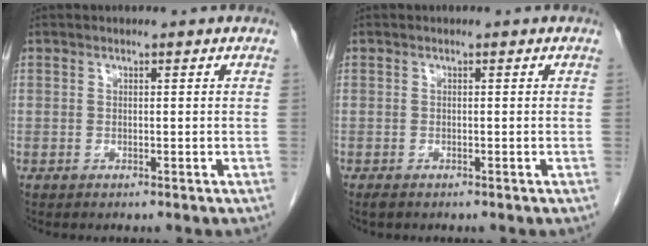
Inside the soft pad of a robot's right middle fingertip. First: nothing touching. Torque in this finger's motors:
{"motor_torque": [0.53, -0.38, 0.04, 0.03]}